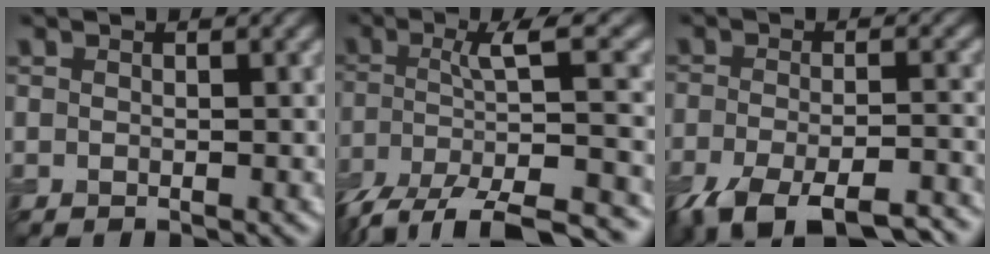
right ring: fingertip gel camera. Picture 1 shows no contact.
{"total": 9.2, "force": [-4.5, 2.9, 7.5], "torque": [-0.134, 0.003, -0.080]}
{"total": 9.7, "force": [-7.2, 3.0, 5.8], "torque": [-0.108, -0.027, -0.112]}